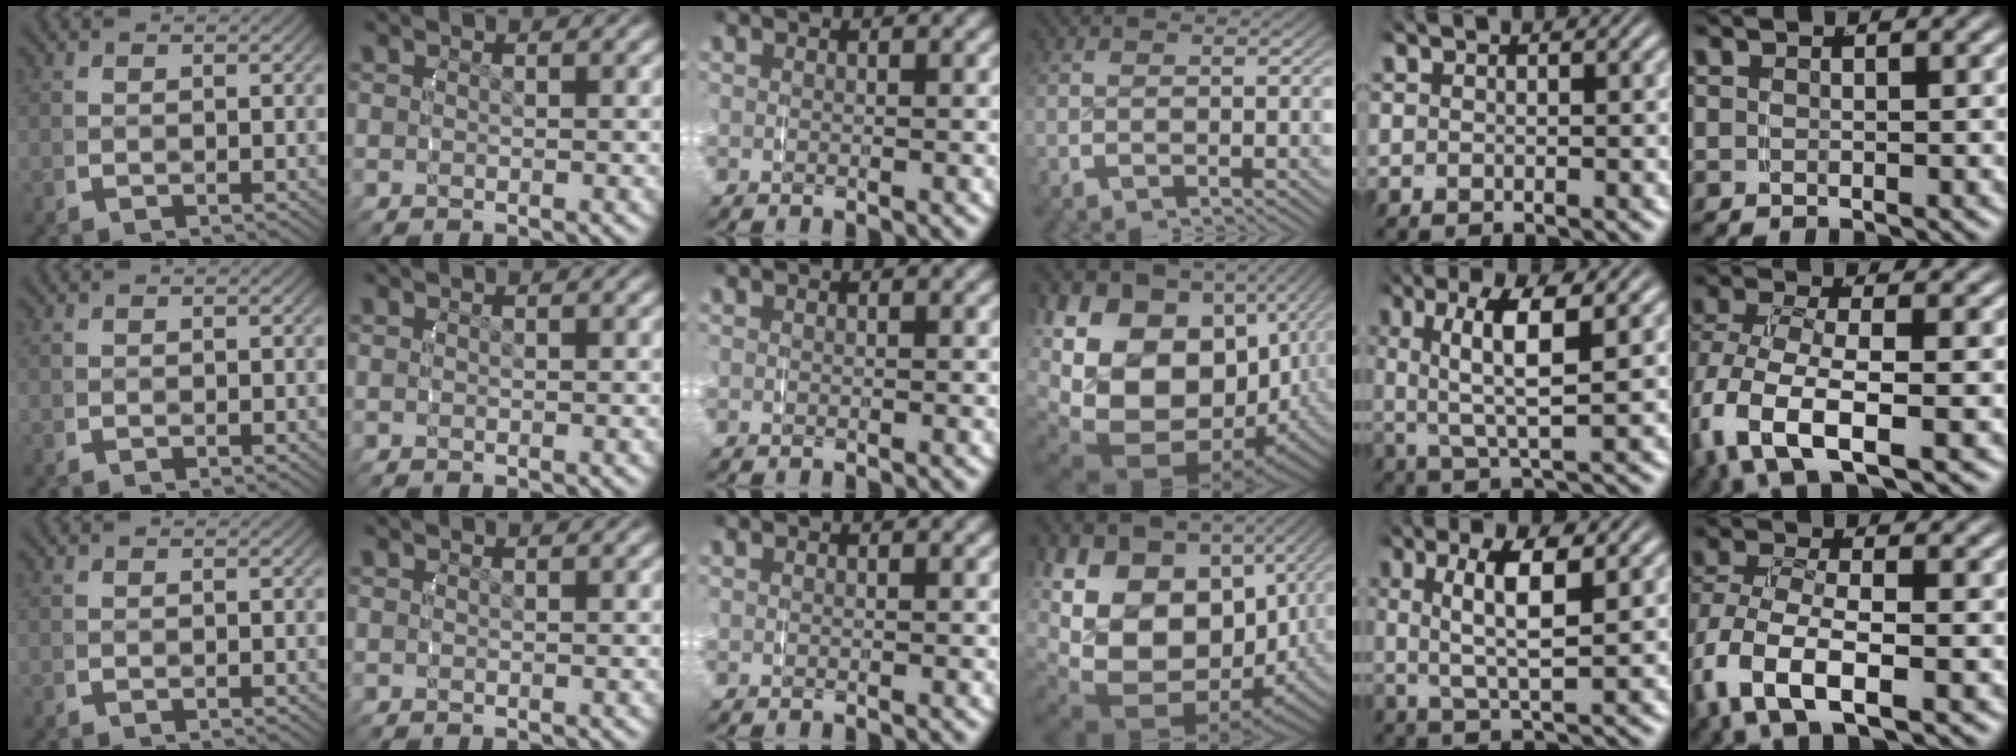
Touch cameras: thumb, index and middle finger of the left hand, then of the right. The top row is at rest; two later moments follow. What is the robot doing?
{"motion": "grasp_and_lifting", "object": "towel"}